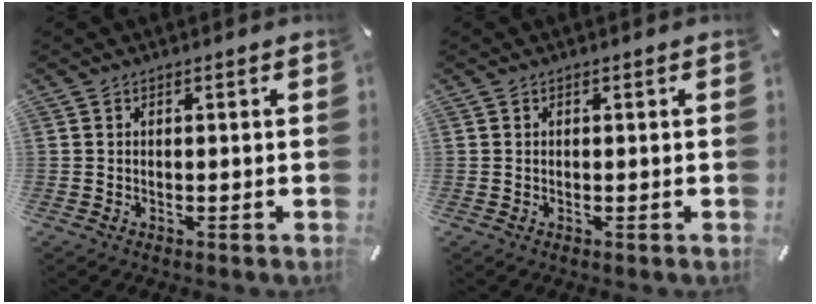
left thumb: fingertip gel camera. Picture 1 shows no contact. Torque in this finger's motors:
{"motor_torque": [-0.03, -0.02, -0.03, 0.03, 0.00]}